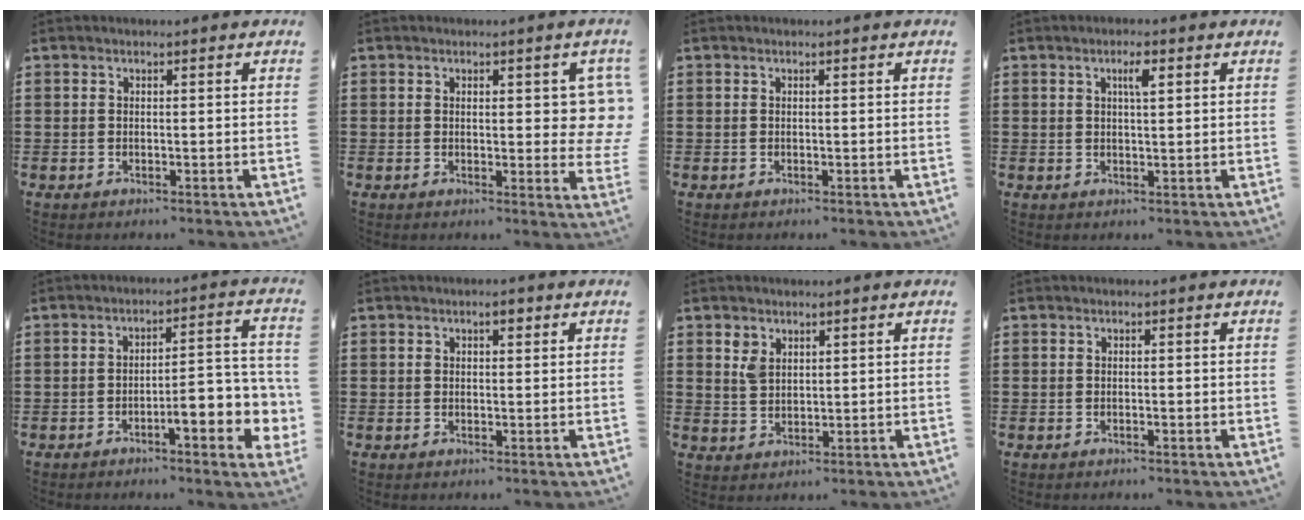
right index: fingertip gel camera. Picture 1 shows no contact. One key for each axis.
{"total": 5.0, "fx": 1.1, "fy": 2.2, "fz": 4.4, "tx": -0.046, "ty": -0.005, "tz": 0.010}
{"total": 0.0}
{"total": 2.7, "fx": 1.1, "fy": 0.6, "fz": 2.4, "tx": -0.041, "ty": 0.003, "tz": 0.014}
{"total": 6.9, "fx": -3.0, "fy": 1.5, "fz": 6.0, "tx": -0.082, "ty": -0.015, "tz": -0.055}
{"total": 1.8, "fx": 0.9, "fy": 0.9, "fz": 1.3, "tx": -0.020, "ty": 0.004, "tz": 0.012}
{"total": 2.8, "fx": 1.8, "fy": 1.7, "fz": 1.3, "tx": -0.031, "ty": 0.005, "tz": 0.035}
{"total": 0.0}